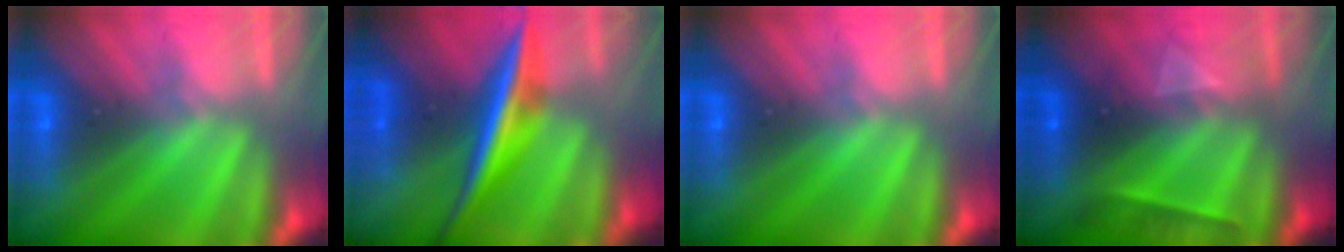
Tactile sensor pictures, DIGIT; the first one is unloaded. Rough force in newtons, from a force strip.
{"total": 7.1}
{"total": 0.0}
{"total": 2.3}